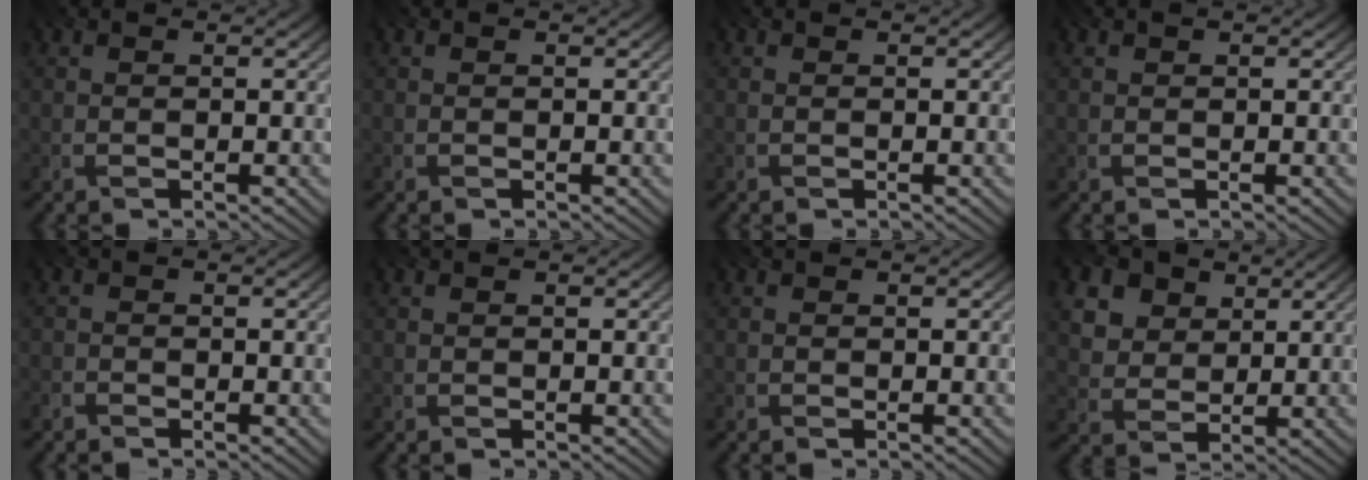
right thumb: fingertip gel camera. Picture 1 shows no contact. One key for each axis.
{"total": 0.0}
{"total": 0.0}
{"total": 0.0}
{"total": 1.9, "fx": -1.8, "fy": 0.4, "fz": -0.1, "tx": -0.002, "ty": -0.004, "tz": -0.044}
{"total": 0.0}
{"total": 0.0}
{"total": 9.2, "fx": 5.2, "fy": 6.5, "fz": 3.8, "tx": -0.149, "ty": -0.002, "tz": 0.106}